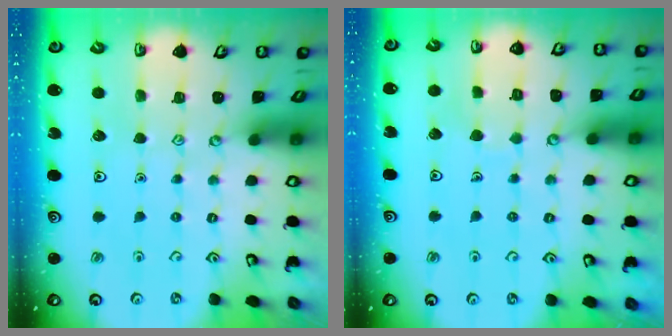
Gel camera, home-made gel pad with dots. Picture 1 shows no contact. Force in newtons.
{"total": 3.4, "press": 3.4, "slide": 0.3}